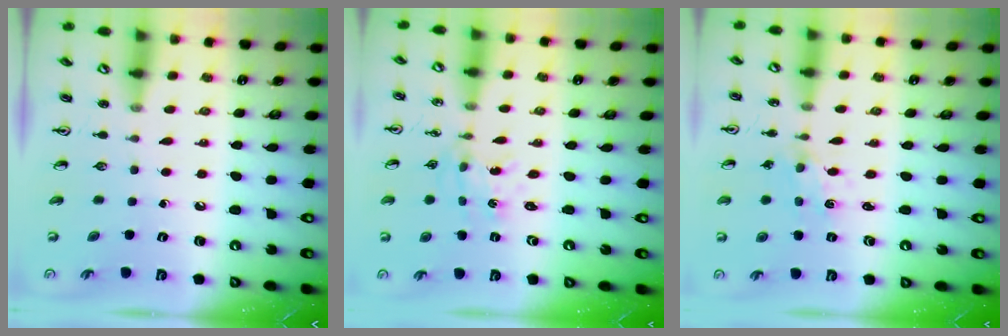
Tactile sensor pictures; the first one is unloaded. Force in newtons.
{"total": 0.9, "press": 0.9, "slide": 0.1}
{"total": 2.0, "press": 2.0, "slide": 0.5}